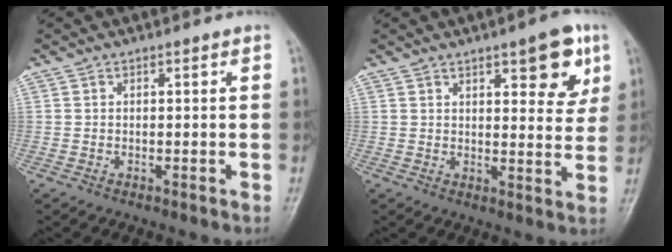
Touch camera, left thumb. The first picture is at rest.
{"total": 9.5, "force": [4.9, 3.4, 7.5], "torque": [-0.071, -0.022, 0.062]}